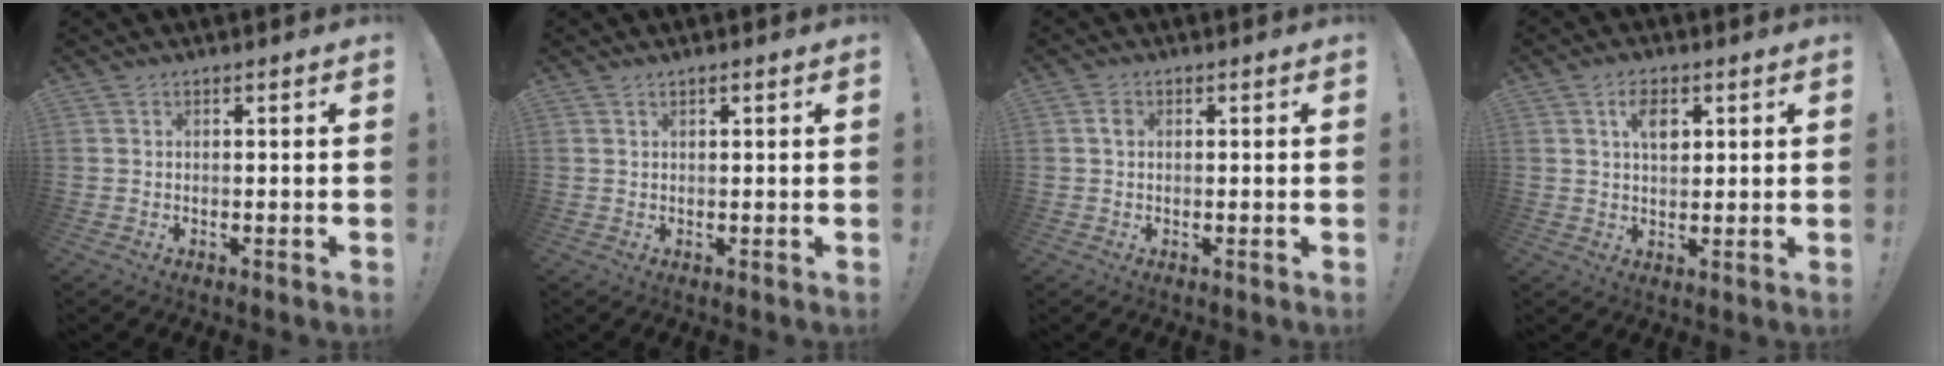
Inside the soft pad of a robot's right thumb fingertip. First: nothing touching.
{"total": 0.6, "force": [0.4, 0.0, 0.4], "torque": [-0.008, 0.000, 0.008]}
{"total": 1.7, "force": [0.3, 1.3, 0.9], "torque": [-0.002, -0.001, 0.002]}
{"total": 6.0, "force": [2.1, 3.7, 4.3], "torque": [-0.062, -0.001, 0.034]}